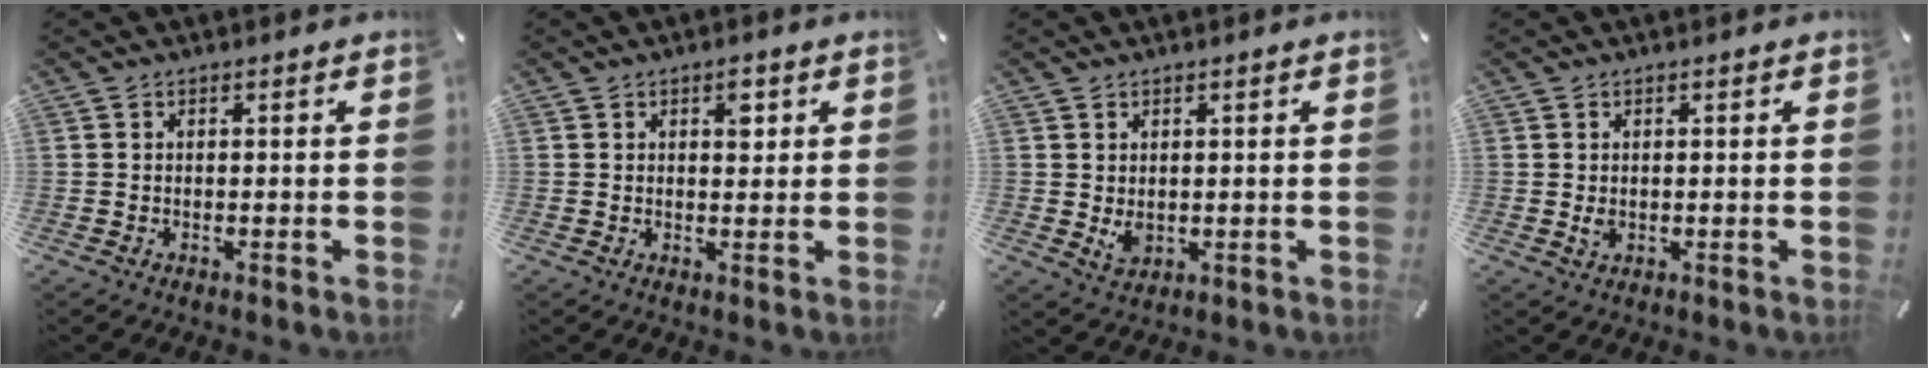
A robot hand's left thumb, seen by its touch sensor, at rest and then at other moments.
{"total": 3.2, "force": [1.4, 1.8, 2.2], "torque": [-0.016, -0.008, 0.017]}
{"total": 3.0, "force": [0.5, 2.3, 1.9], "torque": [-0.032, -0.004, 0.008]}
{"total": 1.2, "force": [0.1, 1.0, 0.7], "torque": [-0.007, -0.001, 0.000]}